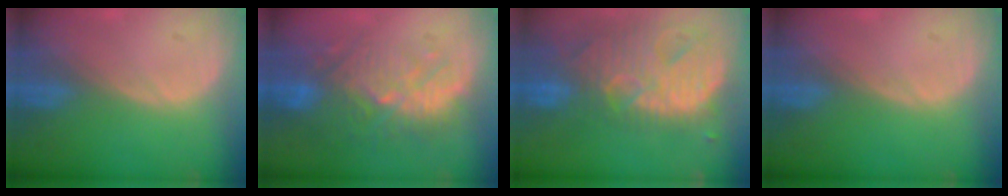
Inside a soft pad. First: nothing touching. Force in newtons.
{"total": 11.0, "press": 9.8, "slide": 5.0}
{"total": 13.8, "press": 11.6, "slide": 7.4}
{"total": 0.0}